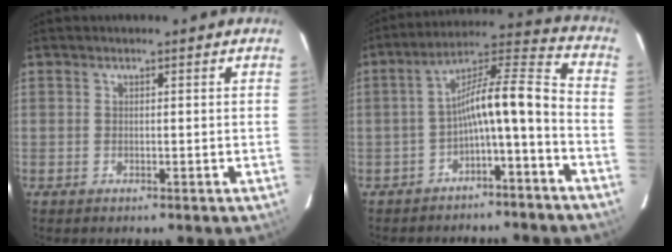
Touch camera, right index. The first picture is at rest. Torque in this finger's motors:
{"motor_torque": [1.46, -0.60, 0.70, 0.18]}